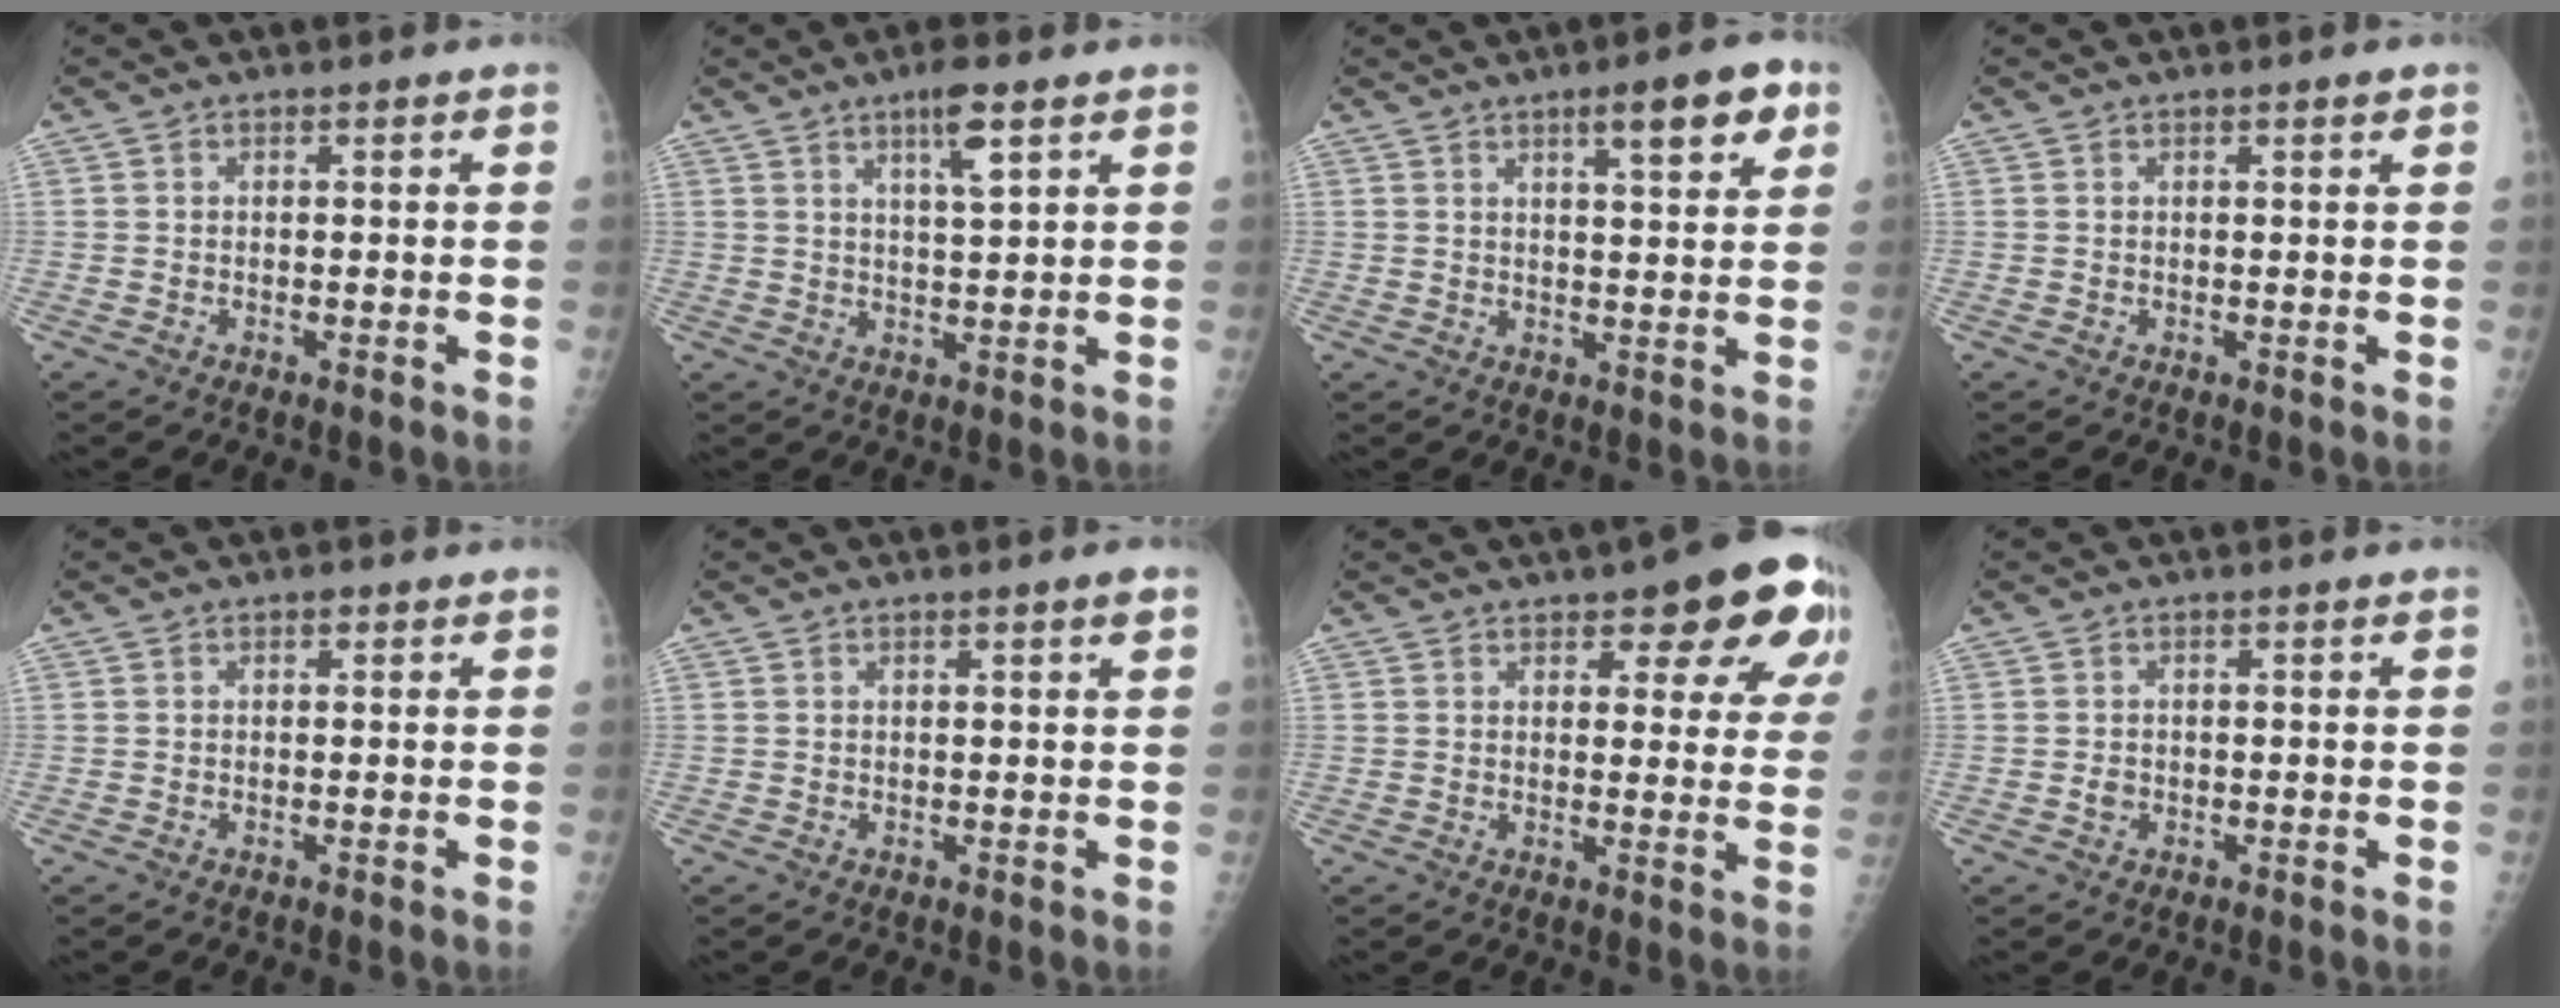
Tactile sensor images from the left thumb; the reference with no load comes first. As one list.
[{"total": 5.7, "force": [3.2, 0.7, 4.6], "torque": [-0.080, -0.018, 0.056]}, {"total": 8.4, "force": [4.4, 2.1, 6.8], "torque": [-0.080, -0.017, 0.059]}, {"total": 0.8, "force": [0.5, 0.1, 0.7], "torque": [-0.008, -0.001, 0.006]}, {"total": 0.6, "force": [0.3, 0.4, 0.4], "torque": [0.000, 0.001, 0.001]}, {"total": 1.6, "force": [0.9, 0.0, 1.4], "torque": [-0.021, -0.002, 0.011]}, {"total": 14.7, "force": [7.3, 5.5, 11.5], "torque": [-0.100, -0.026, 0.084]}, {"total": 1.1, "force": [-0.4, 1.0, 0.4], "torque": [-0.003, 0.002, -0.006]}]